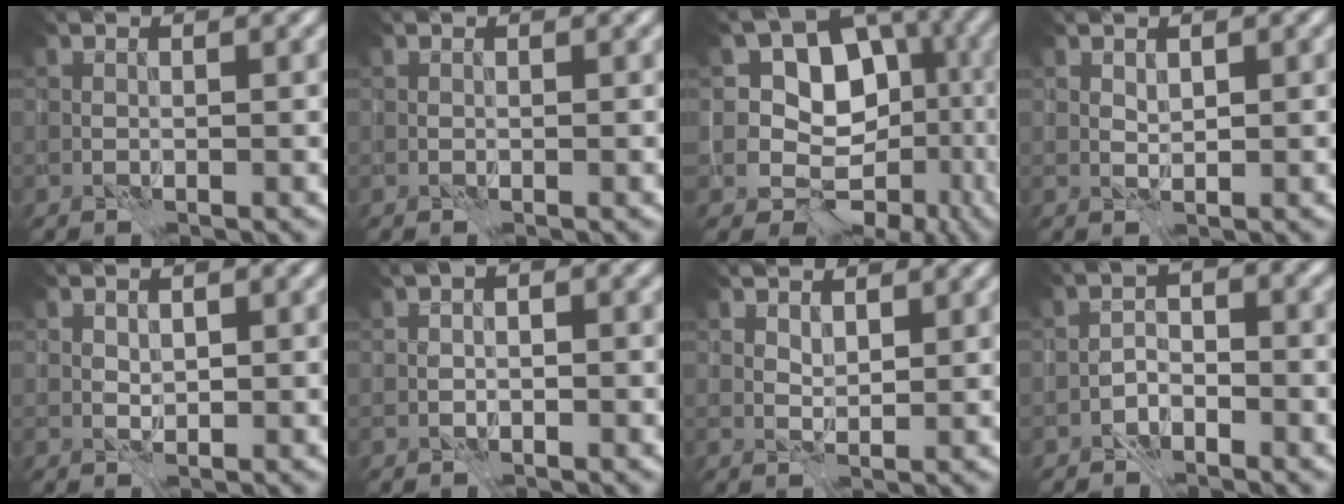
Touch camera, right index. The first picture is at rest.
{"total": 0.0}
{"total": 10.9, "force": [0.5, 9.4, 5.6], "torque": [-0.053, 0.026, -0.008]}
{"total": 0.8, "force": [0.7, 0.3, 0.2], "torque": [-0.007, 0.000, 0.014]}
{"total": 0.9, "force": [0.4, 0.7, 0.4], "torque": [-0.008, 0.001, 0.006]}
{"total": 1.4, "force": [-0.3, 0.8, 1.1], "torque": [-0.019, 0.005, -0.010]}
{"total": 1.6, "force": [1.4, 0.7, 0.2], "torque": [-0.010, -0.001, 0.027]}
{"total": 2.1, "force": [-1.7, 1.0, 0.9], "torque": [-0.017, 0.009, -0.038]}